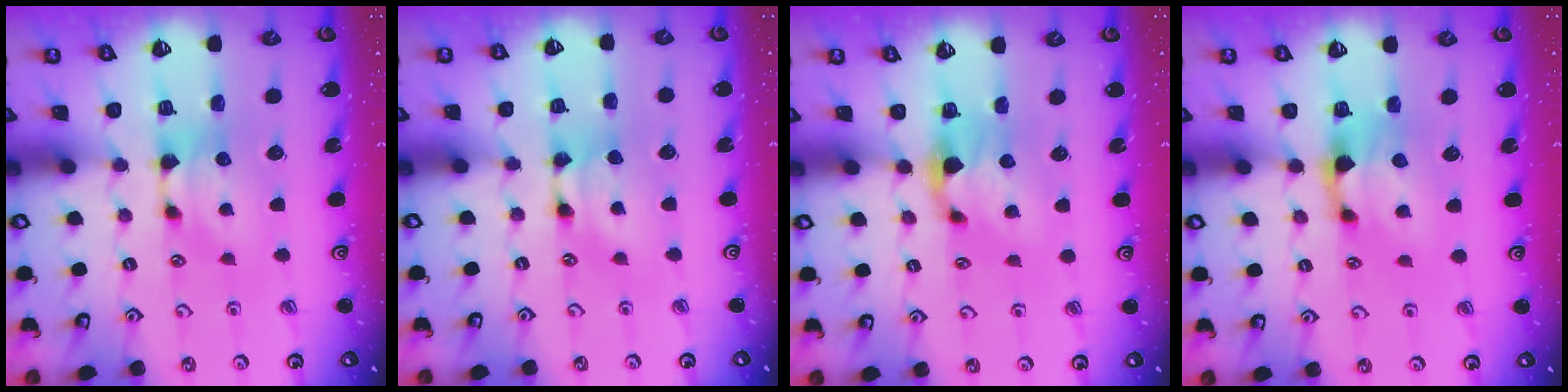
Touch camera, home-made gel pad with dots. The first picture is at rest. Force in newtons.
{"total": 1.7, "press": 1.7, "slide": 0.2}
{"total": 1.2, "press": 0.1, "slide": 1.2}
{"total": 1.9, "press": 1.3, "slide": 1.4}